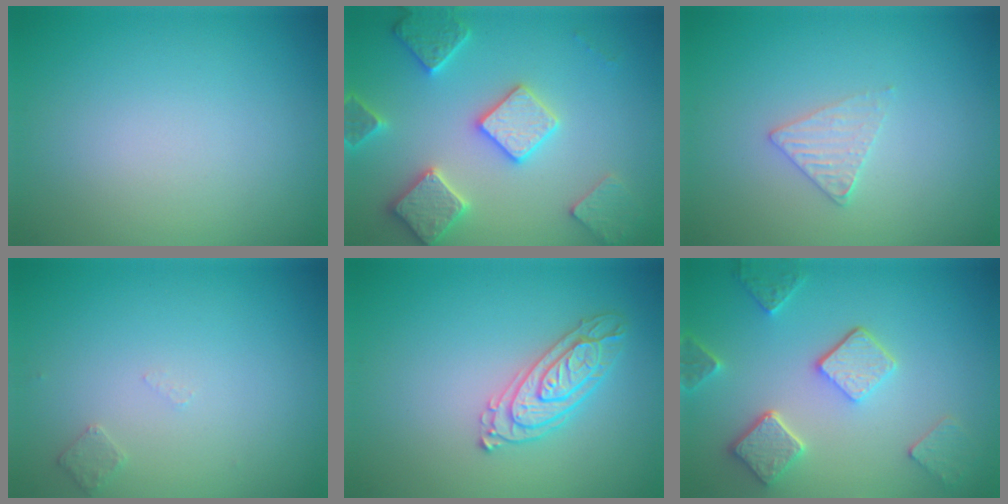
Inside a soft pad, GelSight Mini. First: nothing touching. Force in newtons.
{"total": 5.6, "press": 5.5, "slide": 1.1}
{"total": 1.6, "press": 1.6, "slide": 0.2}
{"total": 1.0, "press": 1.0, "slide": 0.1}
{"total": 3.0, "press": 2.9, "slide": 0.7}
{"total": 4.9, "press": 3.8, "slide": 3.1}